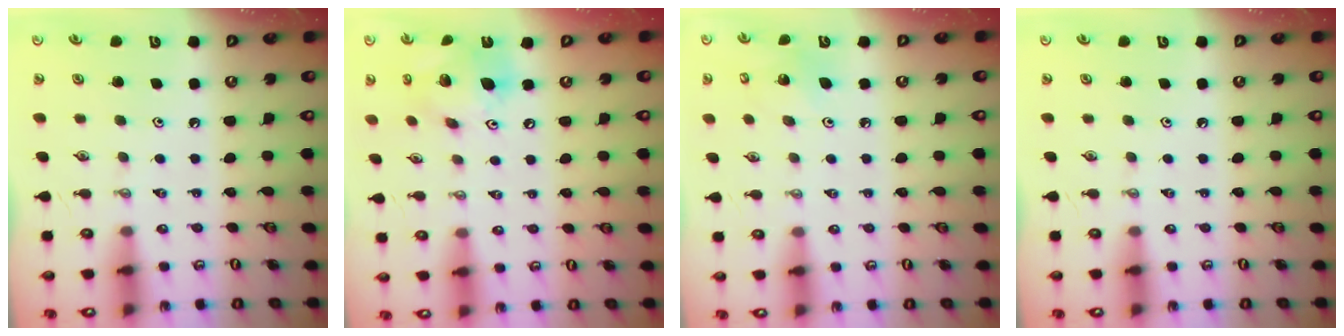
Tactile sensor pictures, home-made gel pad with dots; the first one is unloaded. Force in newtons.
{"total": 15.2, "press": 14.9, "slide": 3.0}
{"total": 5.2, "press": 4.7, "slide": 2.2}
{"total": 0.0}